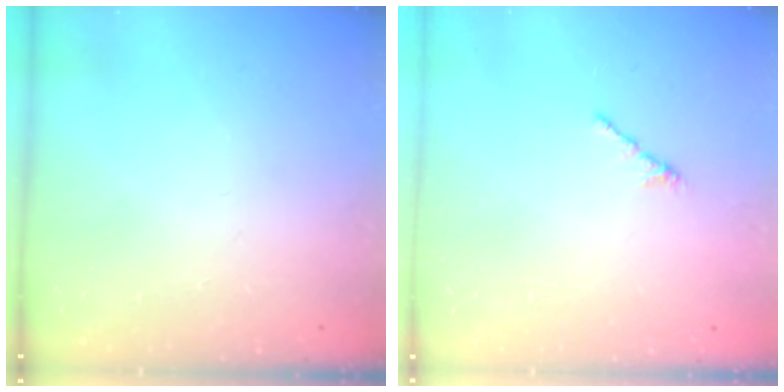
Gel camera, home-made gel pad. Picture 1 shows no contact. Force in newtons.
{"total": 1.7, "press": 1.6, "slide": 0.5}